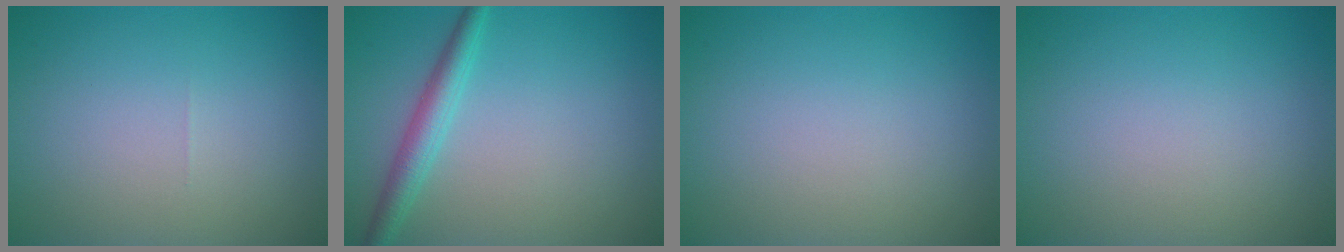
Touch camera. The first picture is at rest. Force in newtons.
{"total": 2.8, "press": 2.8, "slide": 0.1}
{"total": 0.0}
{"total": 0.0}